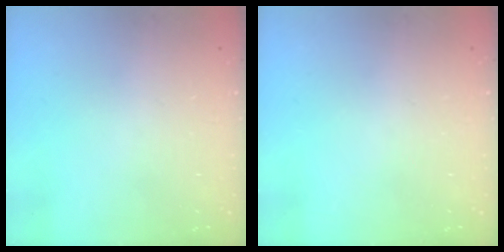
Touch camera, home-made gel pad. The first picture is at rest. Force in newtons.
{"total": 0.0}